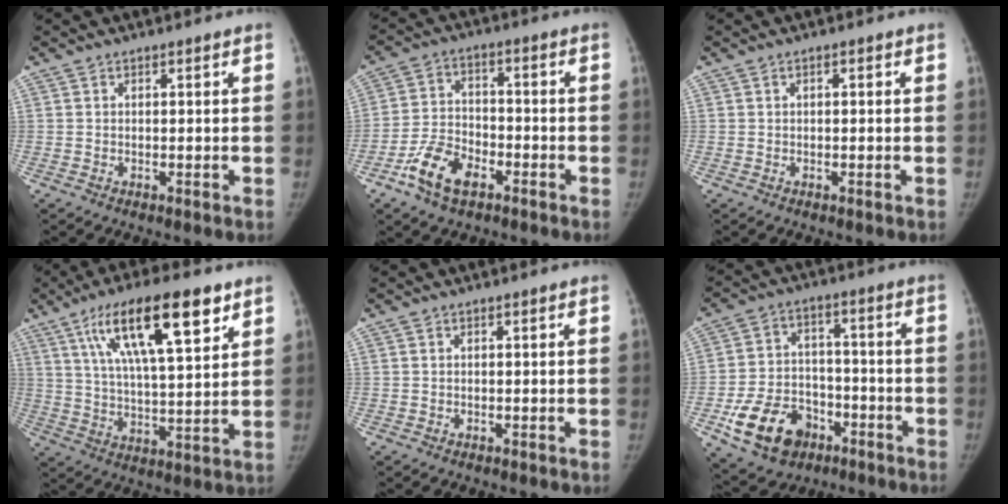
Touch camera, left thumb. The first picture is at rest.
{"total": 9.7, "force": [-5.6, 5.6, 5.7], "torque": [-0.101, 0.024, -0.105]}
{"total": 0.8, "force": [0.1, 0.4, 0.7], "torque": [-0.008, 0.002, -0.002]}
{"total": 19.0, "force": [10.1, 5.7, 15.1], "torque": [-0.234, -0.023, 0.174]}
{"total": 0.0}
{"total": 14.6, "force": [-7.1, 10.5, 7.3], "torque": [-0.108, 0.043, -0.112]}